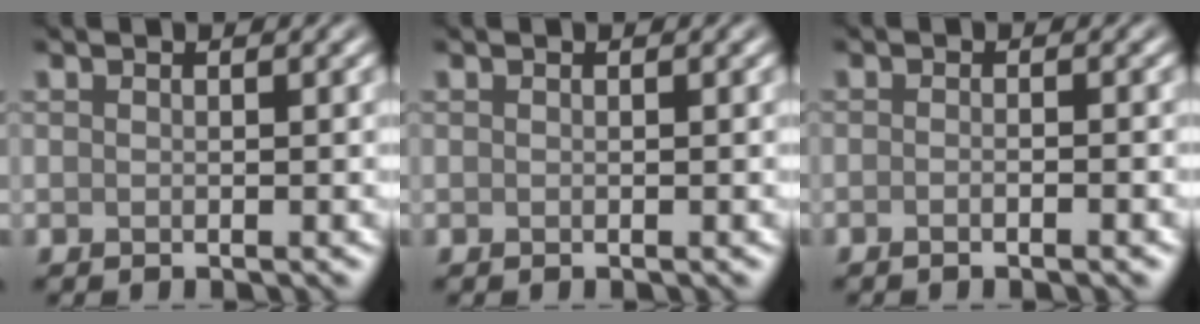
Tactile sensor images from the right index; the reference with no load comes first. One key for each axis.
{"total": 0.0}
{"total": 2.4, "fx": -0.8, "fy": 1.0, "fz": 2.1, "tx": -0.006, "ty": 0.004, "tz": -0.023}